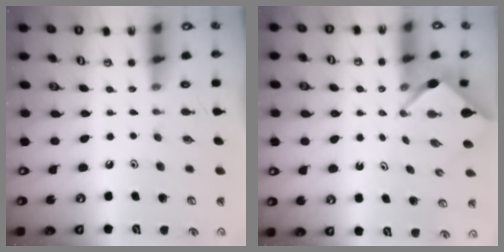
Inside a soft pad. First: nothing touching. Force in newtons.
{"total": 2.5, "press": 2.5, "slide": 0.3}